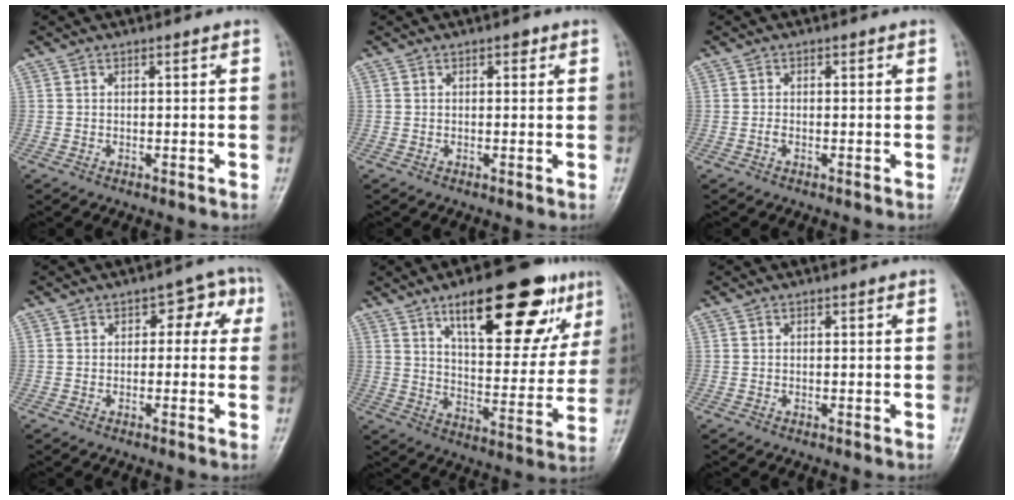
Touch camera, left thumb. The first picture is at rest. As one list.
[{"total": 0.9, "force": [0.5, 0.5, 0.5], "torque": [-0.001, 0.000, 0.003]}, {"total": 0.6, "force": [-0.4, 0.2, 0.3], "torque": [-0.010, -0.001, -0.010]}, {"total": 5.3, "force": [0.9, 3.6, 3.8], "torque": [-0.007, 0.018, 0.000]}, {"total": 22.9, "force": [12.7, 8.9, 16.9], "torque": [-0.198, -0.040, 0.192]}, {"total": 0.0}]